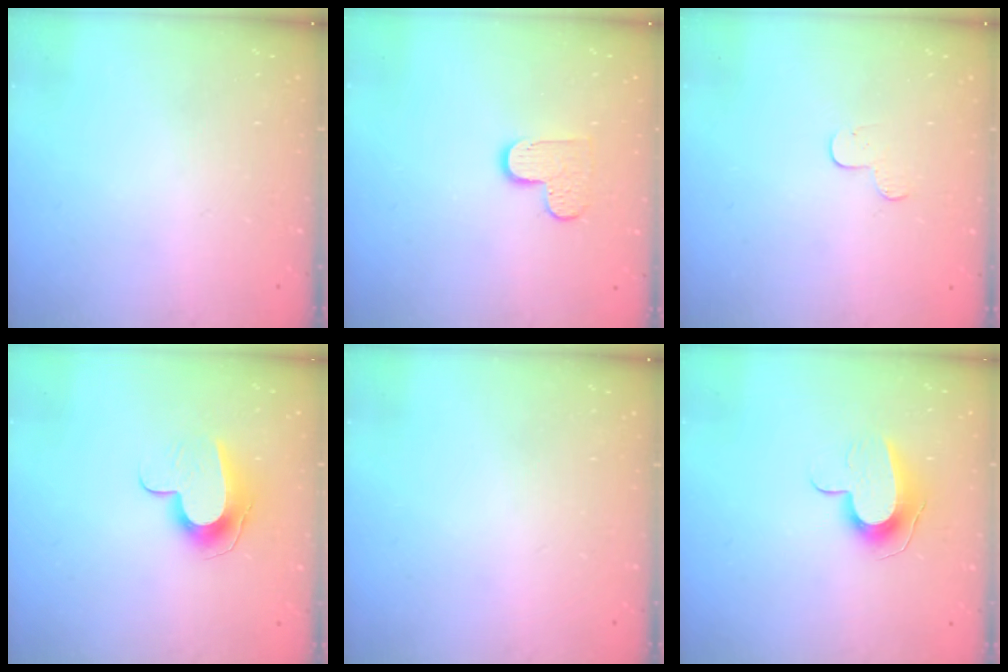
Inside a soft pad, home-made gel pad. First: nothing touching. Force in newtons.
{"total": 7.4, "press": 7.4, "slide": 0.5}
{"total": 4.5, "press": 4.5, "slide": 0.2}
{"total": 10.4, "press": 10.4, "slide": 0.5}
{"total": 0.0}
{"total": 9.4, "press": 9.4, "slide": 0.3}